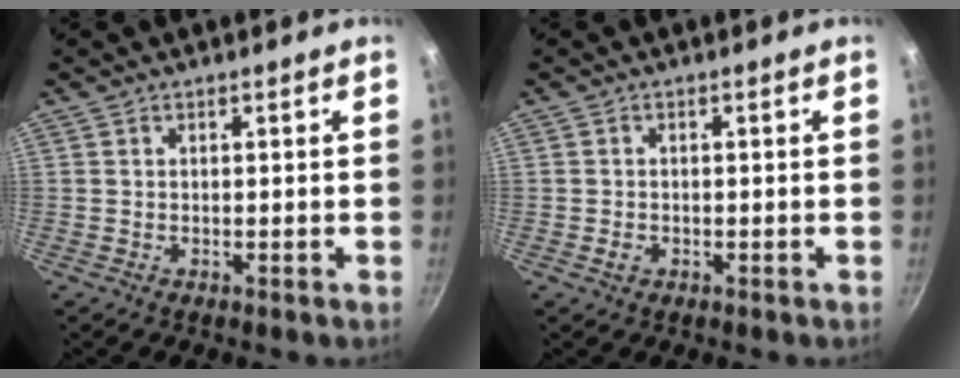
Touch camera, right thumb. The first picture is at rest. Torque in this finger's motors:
{"motor_torque": [-0.31, -0.03, -0.21, 0.35, -0.02]}